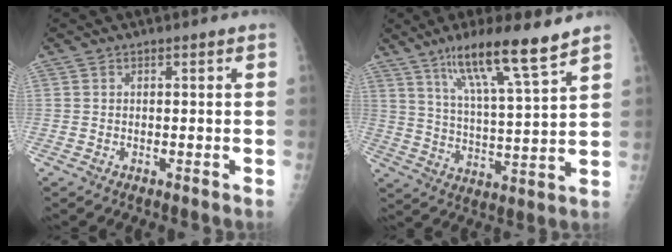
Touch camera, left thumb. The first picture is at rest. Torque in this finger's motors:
{"motor_torque": [0.21, -0.21, 0.91, -0.71, 0.10]}